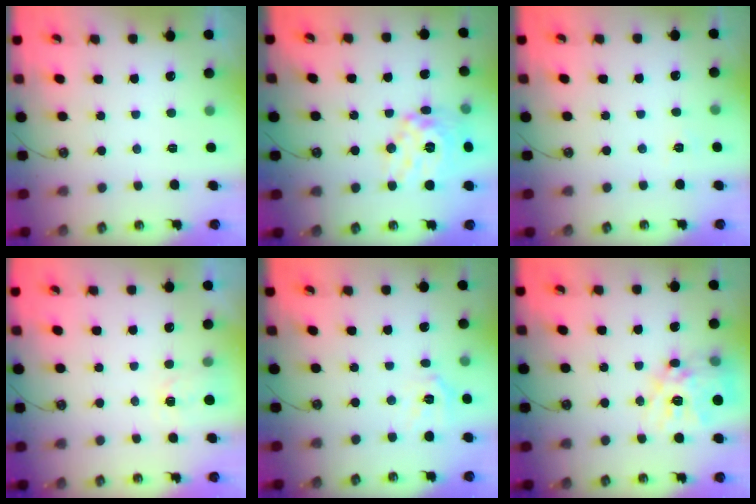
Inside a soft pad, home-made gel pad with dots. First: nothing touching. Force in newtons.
{"total": 16.3, "press": 16.2, "slide": 1.5}
{"total": 2.6, "press": 2.6, "slide": 0.3}
{"total": 2.9, "press": 2.9, "slide": 0.5}
{"total": 8.5, "press": 8.4, "slide": 1.0}
{"total": 16.8, "press": 16.7, "slide": 1.6}